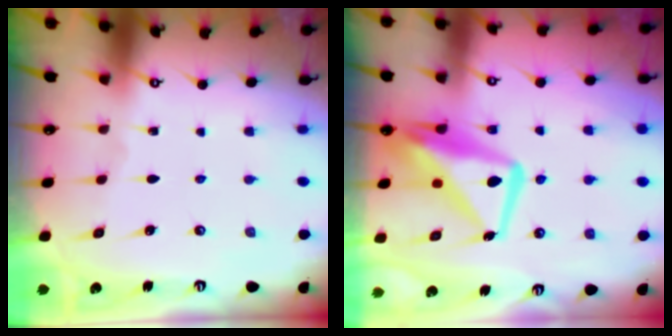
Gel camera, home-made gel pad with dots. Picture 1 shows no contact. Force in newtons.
{"total": 14.8, "press": 14.8, "slide": 1.4}